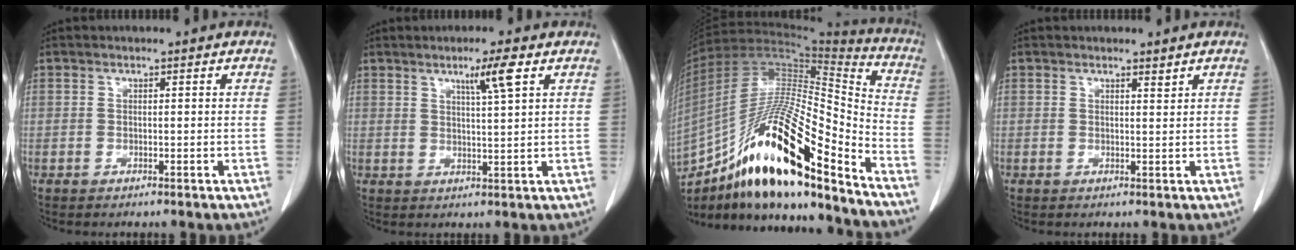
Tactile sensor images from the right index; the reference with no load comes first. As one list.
[{"total": 4.7, "force": [2.4, -0.4, 4.0], "torque": [-0.070, -0.004, 0.043]}, {"total": 24.8, "force": [-15.8, 4.1, 18.7], "torque": [-0.315, -0.007, -0.271]}, {"total": 0.8, "force": [0.8, 0.0, 0.3], "torque": [-0.010, -0.007, 0.013]}]